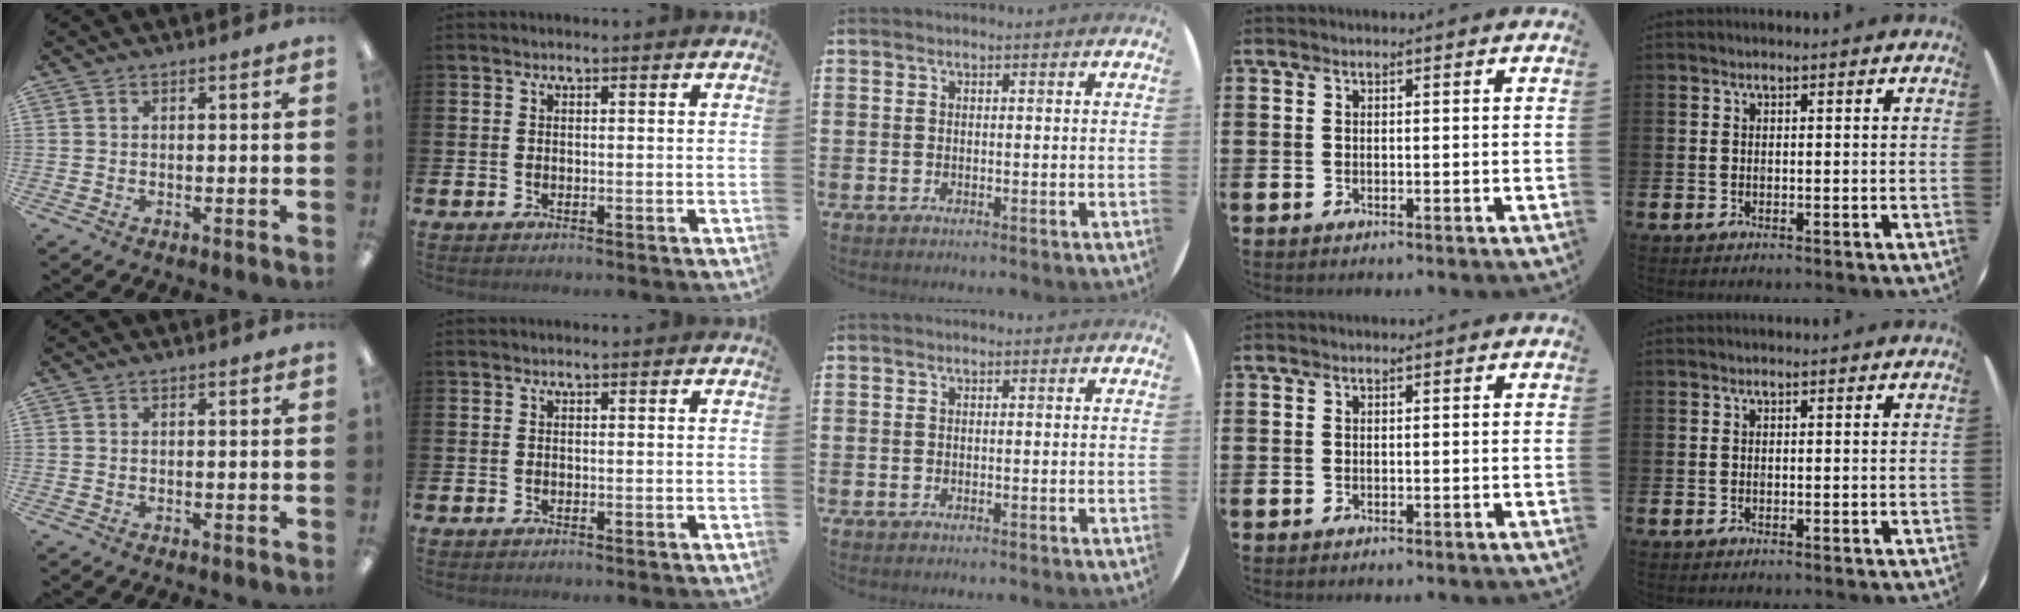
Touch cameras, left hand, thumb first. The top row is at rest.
{}